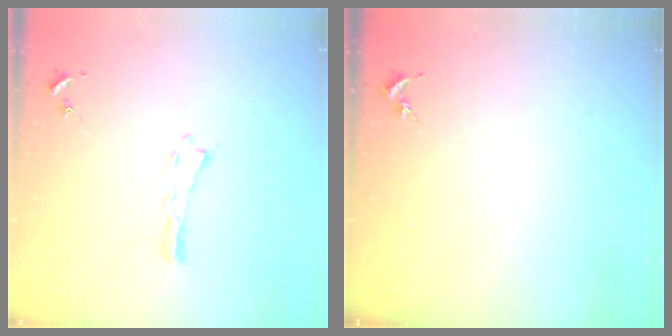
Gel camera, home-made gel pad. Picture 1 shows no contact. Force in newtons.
{"total": 0.0}